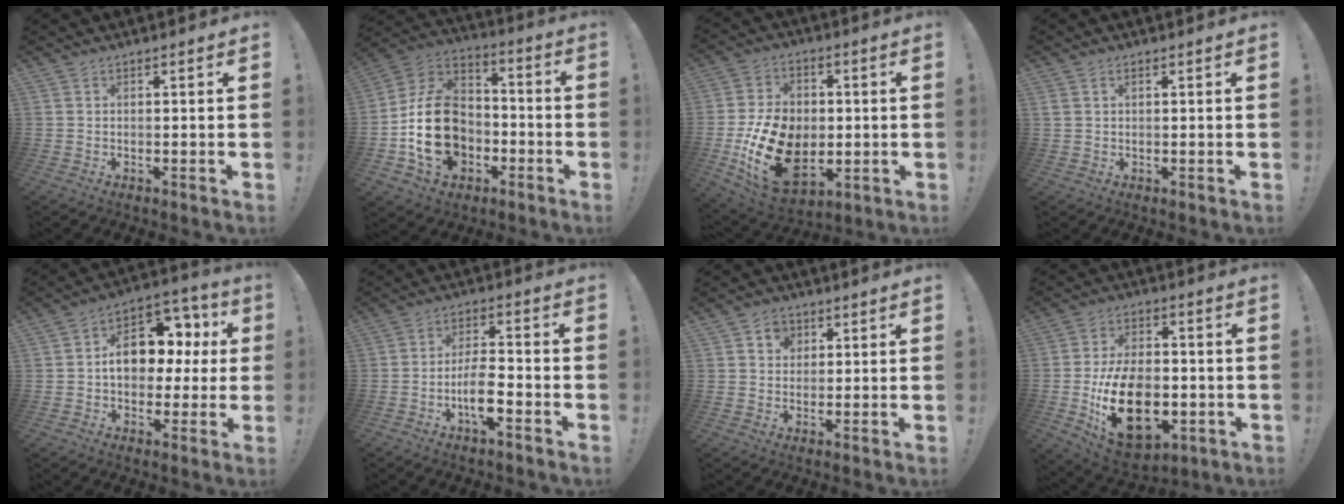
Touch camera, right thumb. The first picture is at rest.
{"total": 20.6, "force": [-5.0, 15.6, 12.6], "torque": [-0.221, 0.035, -0.068]}
{"total": 21.5, "force": [-4.0, 15.2, 14.6], "torque": [-0.263, 0.017, -0.051]}
{"total": 1.6, "force": [0.7, 1.1, 0.9], "torque": [-0.025, 0.006, 0.016]}
{"total": 13.9, "force": [0.9, 10.3, 9.3], "torque": [-0.127, 0.006, 0.022]}
{"total": 9.2, "force": [-3.5, 3.1, 7.9], "torque": [-0.139, 0.006, -0.064]}
{"total": 4.8, "force": [1.9, 4.2, 1.4], "torque": [-0.011, -0.008, 0.032]}
{"total": 22.6, "force": [-5.7, 14.6, 16.3], "torque": [-0.276, 0.025, -0.079]}